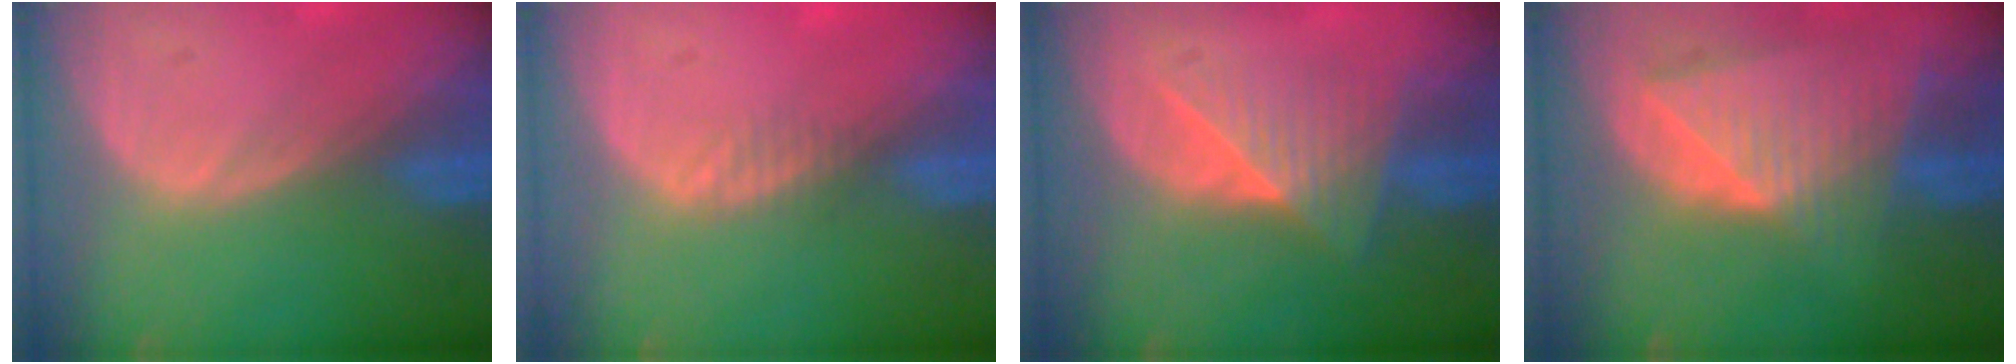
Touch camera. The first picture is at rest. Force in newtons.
{"total": 1.3, "press": 1.1, "slide": 0.7}
{"total": 6.4, "press": 6.1, "slide": 1.9}
{"total": 9.0, "press": 7.9, "slide": 4.3}